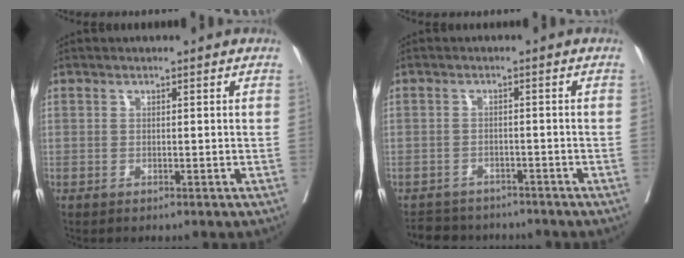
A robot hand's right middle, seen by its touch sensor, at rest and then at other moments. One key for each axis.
{"total": 6.9, "fx": -6.5, "fy": 2.3, "fz": 0.9, "tx": -0.015, "ty": 0.003, "tz": -0.088}